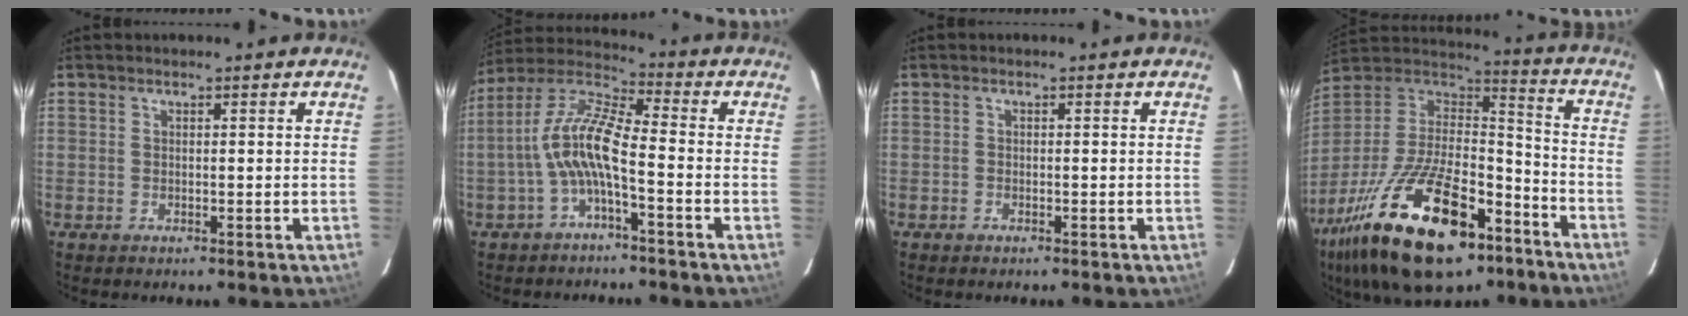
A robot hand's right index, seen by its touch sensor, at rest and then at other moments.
{"total": 9.6, "force": [-2.8, 2.0, 9.0], "torque": [-0.200, 0.016, -0.057]}
{"total": 0.6, "force": [-0.5, 0.3, 0.1], "torque": [-0.003, 0.001, -0.011]}
{"total": 30.3, "force": [-17.7, 13.4, 20.7], "torque": [-0.405, -0.028, -0.281]}